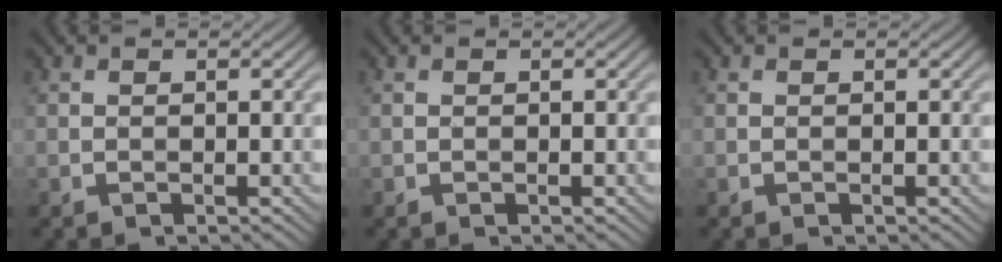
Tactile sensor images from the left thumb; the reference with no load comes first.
{"total": 0.0}
{"total": 0.0}